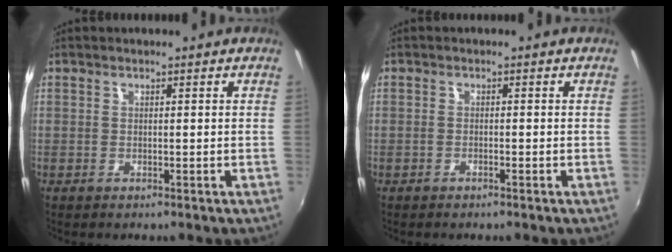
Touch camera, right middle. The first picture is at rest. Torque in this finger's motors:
{"motor_torque": [-0.22, 0.17, 0.00, -0.01]}